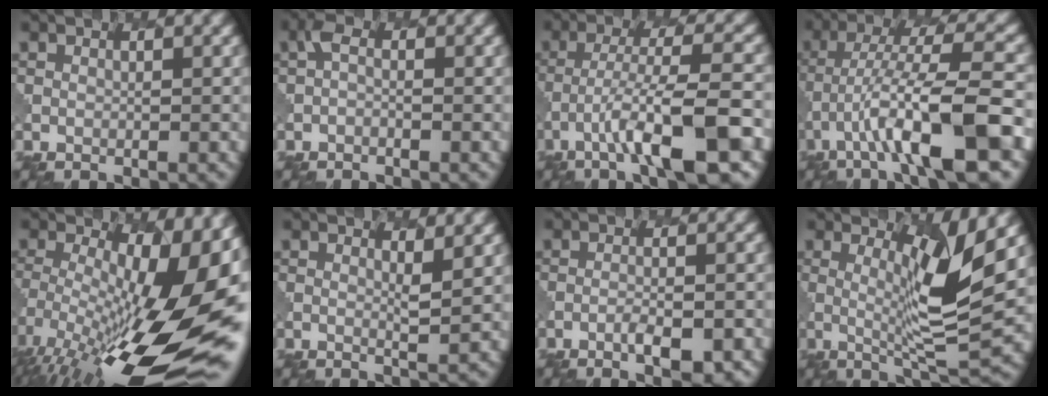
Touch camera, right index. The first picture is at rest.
{"total": 0.8, "force": [-0.4, 0.5, 0.6], "torque": [-0.017, -0.001, -0.008]}
{"total": 8.8, "force": [-4.2, 1.6, 7.6], "torque": [-0.122, 0.010, -0.066]}
{"total": 9.8, "force": [-4.1, 1.9, 8.7], "torque": [-0.152, 0.017, -0.064]}
{"total": 17.7, "force": [-4.0, 6.0, 16.2], "torque": [-0.261, 0.002, -0.057]}
{"total": 1.6, "force": [1.0, 0.3, 1.3], "torque": [-0.020, -0.002, 0.015]}
{"total": 3.3, "force": [-1.8, 0.8, 2.7], "torque": [-0.050, -0.001, -0.024]}
{"total": 7.0, "force": [1.9, 1.2, 6.6], "torque": [-0.108, -0.010, 0.040]}